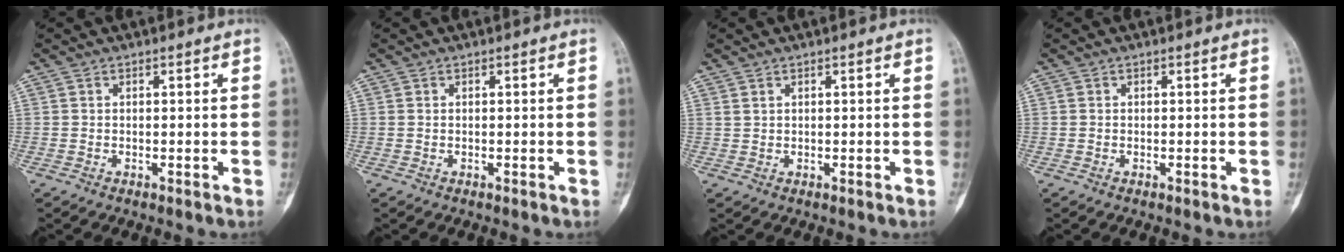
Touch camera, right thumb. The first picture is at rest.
{"total": 0.0}
{"total": 0.6, "force": [0.5, 0.2, 0.2], "torque": [-0.005, 0.000, 0.012]}
{"total": 0.0}